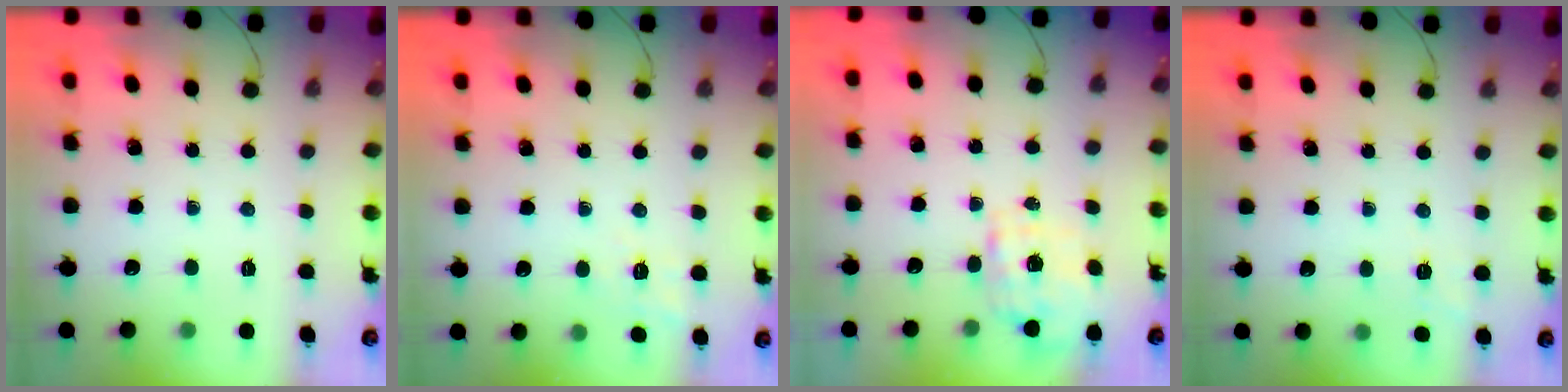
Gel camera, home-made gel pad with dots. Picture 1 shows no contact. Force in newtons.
{"total": 2.3, "press": 0.6, "slide": 2.2}
{"total": 1.7, "press": 1.6, "slide": 0.5}
{"total": 2.3, "press": 1.5, "slide": 1.7}